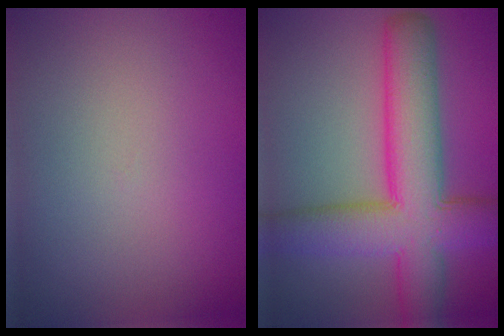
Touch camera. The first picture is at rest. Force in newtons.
{"total": 9.7, "press": 9.7, "slide": 0.2}